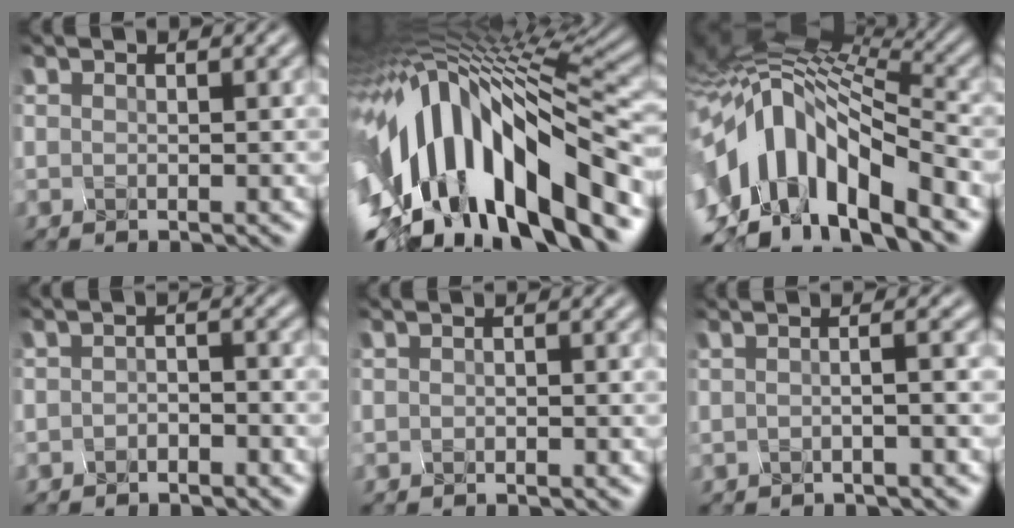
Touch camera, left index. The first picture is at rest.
{"total": 15.5, "force": [-4.3, 6.2, 13.6], "torque": [-0.240, 0.022, -0.077]}
{"total": 13.0, "force": [-5.2, 6.1, 10.3], "torque": [-0.187, 0.019, -0.105]}
{"total": 1.7, "force": [-1.3, 0.8, 0.8], "torque": [-0.013, 0.001, -0.028]}
{"total": 0.6, "force": [-0.4, 0.2, 0.3], "torque": [-0.004, 0.004, -0.009]}
{"total": 4.0, "force": [0.3, 2.0, 3.4], "torque": [-0.015, 0.023, -0.037]}